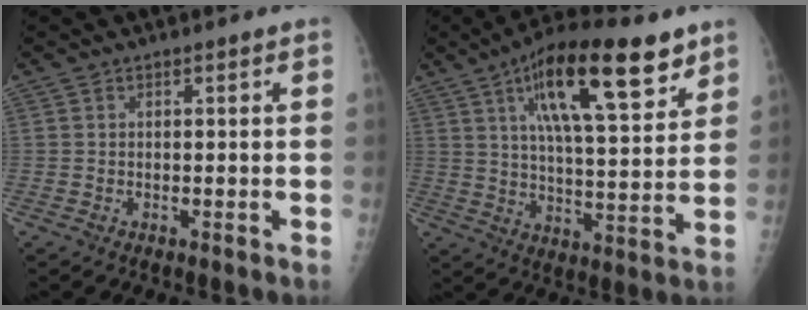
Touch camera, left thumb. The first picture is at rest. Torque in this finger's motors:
{"motor_torque": [0.40, 0.54, 1.34, -1.02, 0.13]}